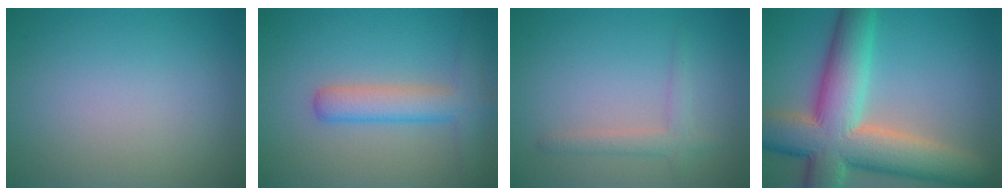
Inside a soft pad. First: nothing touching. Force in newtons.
{"total": 4.2, "press": 4.2, "slide": 0.1}
{"total": 2.0, "press": 1.9, "slide": 0.1}
{"total": 12.4, "press": 12.4, "slide": 0.9}